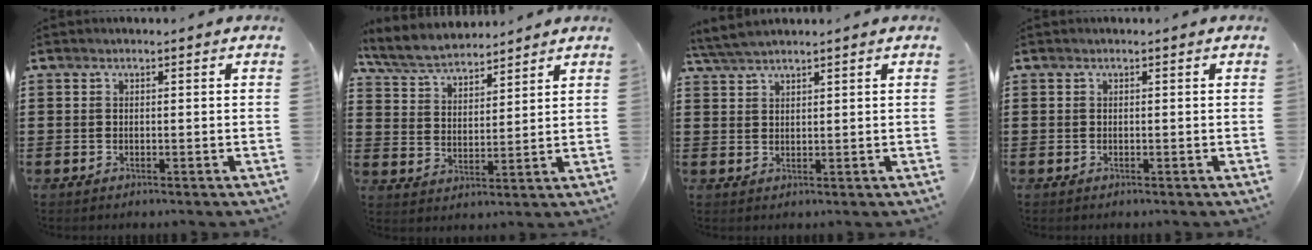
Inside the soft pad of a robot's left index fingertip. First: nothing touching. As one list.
[{"total": 6.1, "force": [5.7, 1.3, 1.7], "torque": [-0.057, -0.019, 0.103]}, {"total": 3.0, "force": [2.7, 0.2, 1.1], "torque": [-0.030, 0.001, 0.053]}, {"total": 0.0}]